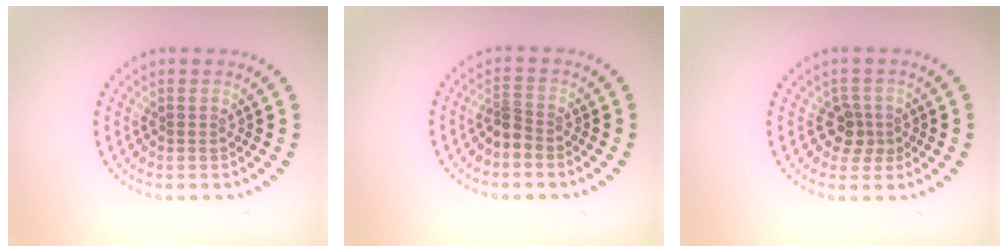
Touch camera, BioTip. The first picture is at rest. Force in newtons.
{"total": 1.8, "press": 1.2, "slide": 1.3}
{"total": 2.2, "press": 1.8, "slide": 1.4}